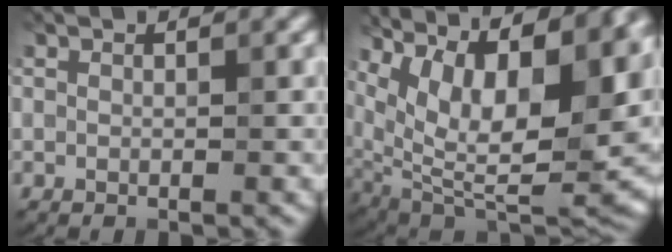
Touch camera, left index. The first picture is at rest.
{"total": 17.5, "force": [7.0, 7.9, 13.9], "torque": [-0.211, 0.041, 0.137]}